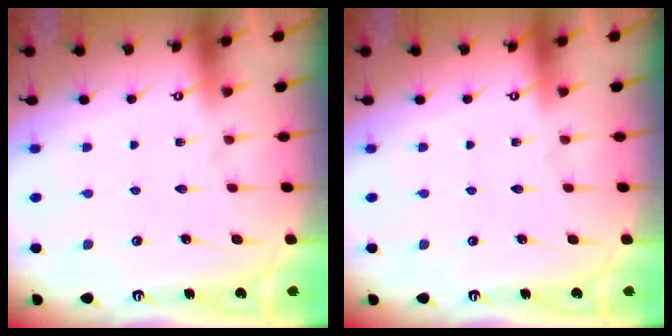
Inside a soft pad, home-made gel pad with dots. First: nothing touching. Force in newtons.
{"total": 0.0}